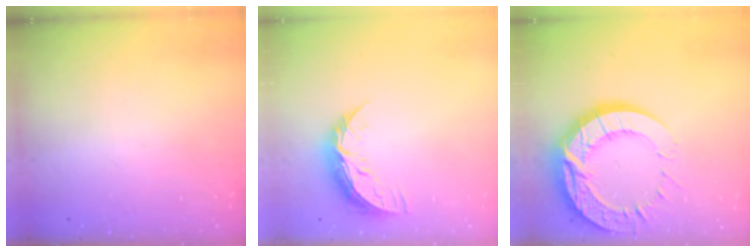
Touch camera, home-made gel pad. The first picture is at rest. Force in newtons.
{"total": 9.0, "press": 9.0, "slide": 0.5}
{"total": 20.2, "press": 20.1, "slide": 1.8}